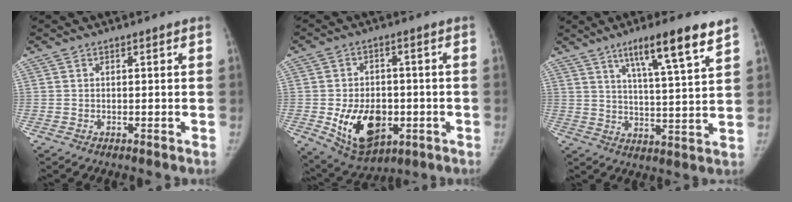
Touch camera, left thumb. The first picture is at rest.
{"total": 13.7, "force": [-3.5, 9.2, 9.5], "torque": [-0.120, 0.004, -0.039]}
{"total": 12.5, "force": [7.8, 1.4, 9.7], "torque": [-0.149, -0.035, 0.124]}